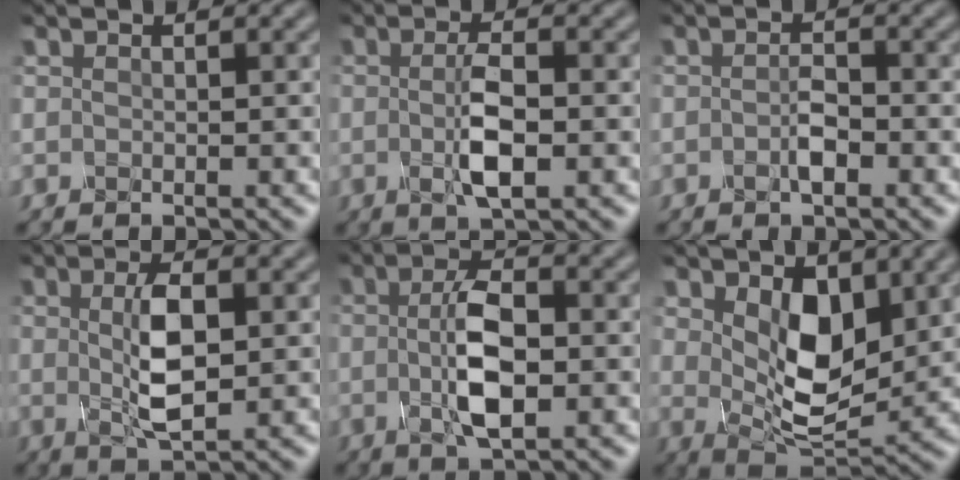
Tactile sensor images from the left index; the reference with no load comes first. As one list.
[{"total": 3.3, "force": [-0.3, 0.8, 3.2], "torque": [-0.065, 0.001, -0.008]}, {"total": 1.2, "force": [-0.6, 0.2, 1.1], "torque": [-0.024, 0.006, -0.014]}, {"total": 4.4, "force": [0.4, 1.3, 4.1], "torque": [-0.088, 0.003, 0.009]}, {"total": 4.7, "force": [-0.4, 1.6, 4.4], "torque": [-0.092, 0.004, -0.010]}, {"total": 6.0, "force": [1.7, 3.3, 4.8], "torque": [-0.089, -0.010, 0.035]}]